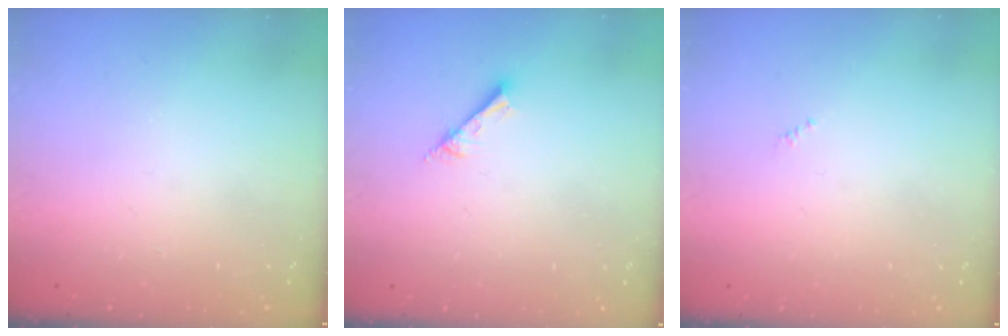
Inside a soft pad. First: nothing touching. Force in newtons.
{"total": 2.7, "press": 2.7, "slide": 0.2}
{"total": 0.0}